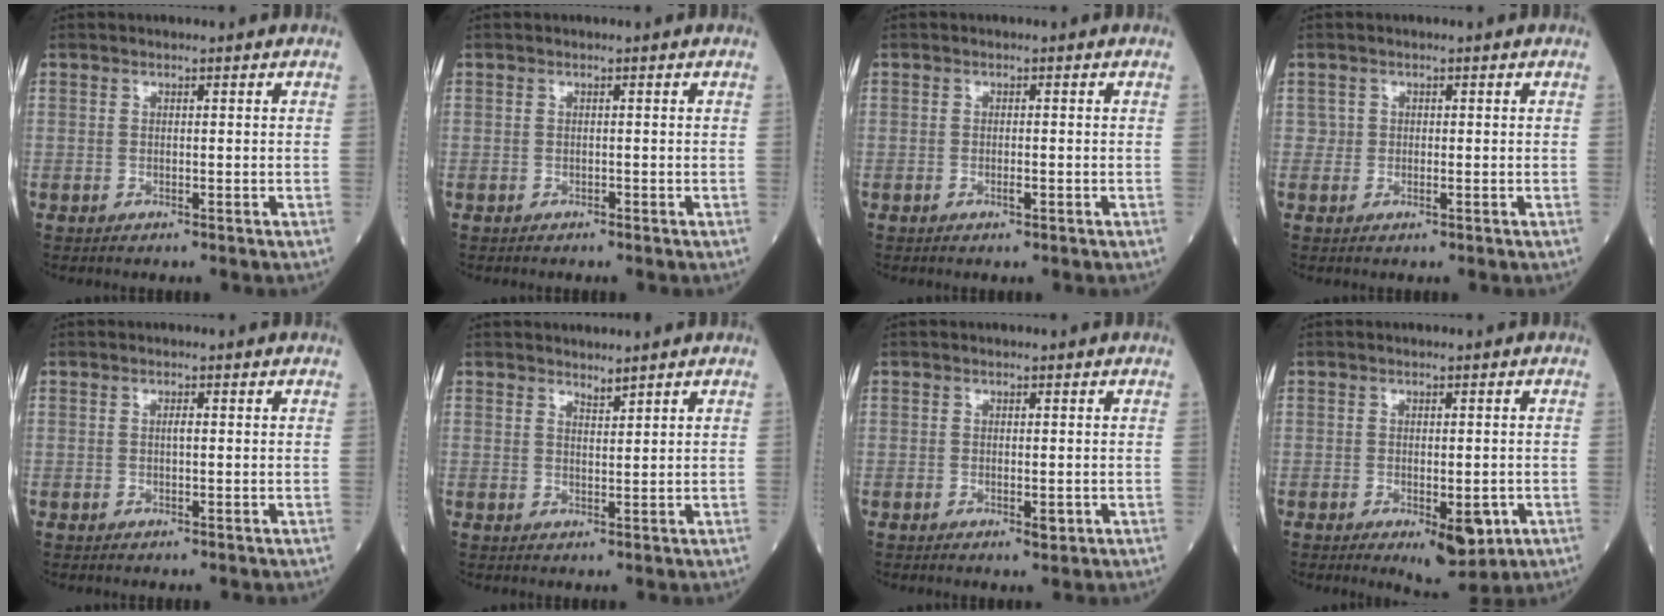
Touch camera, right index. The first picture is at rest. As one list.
[{"total": 0.0}, {"total": 0.9, "force": [-0.4, 0.1, 0.8], "torque": [-0.018, 0.000, -0.004]}, {"total": 0.6, "force": [0.1, 0.6, 0.2], "torque": [-0.001, 0.001, 0.001]}, {"total": 0.6, "force": [0.1, 0.0, 0.6], "torque": [-0.013, 0.001, 0.003]}, {"total": 1.3, "force": [1.3, -0.1, 0.2], "torque": [-0.007, -0.007, 0.026]}, {"total": 1.3, "force": [-0.4, 0.4, 1.1], "torque": [-0.019, -0.002, -0.001]}, {"total": 5.9, "force": [-2.2, 2.0, 5.1], "torque": [-0.066, -0.009, -0.015]}]